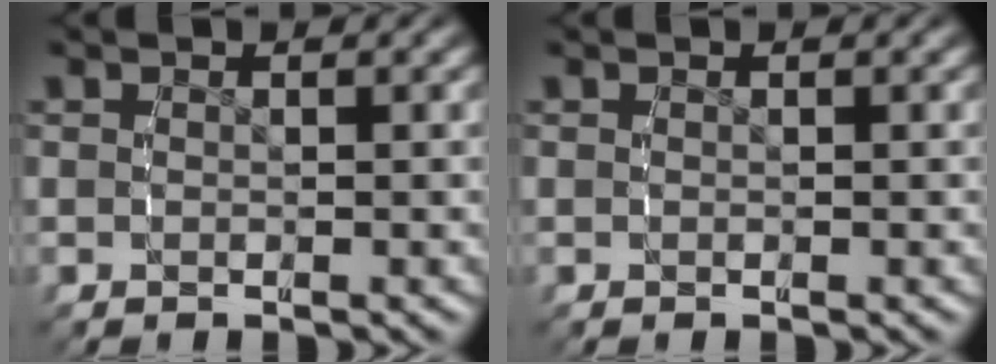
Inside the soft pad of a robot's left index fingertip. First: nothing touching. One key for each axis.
{"total": 0.0}